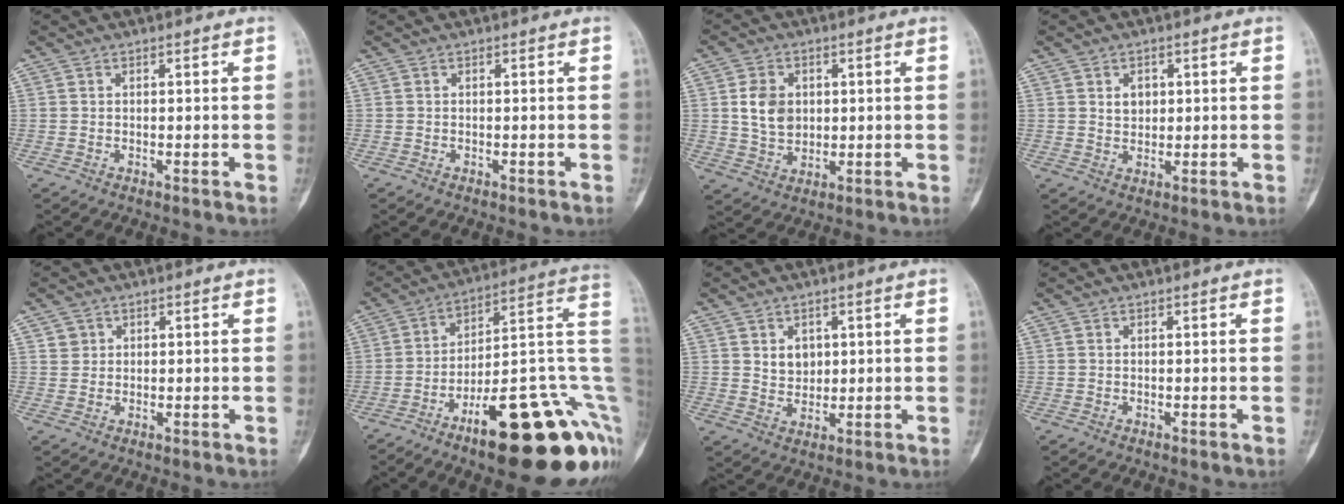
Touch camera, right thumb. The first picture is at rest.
{"total": 0.0}
{"total": 7.2, "force": [1.3, 5.6, 4.4], "torque": [-0.058, -0.009, 0.029]}
{"total": 3.1, "force": [0.9, 2.4, 1.7], "torque": [-0.009, -0.004, 0.016]}
{"total": 2.1, "force": [0.9, 1.9, 0.2], "torque": [0.015, -0.002, 0.011]}
{"total": 26.5, "force": [-9.5, 7.7, 23.5], "torque": [-0.239, 0.071, -0.132]}
{"total": 4.1, "force": [1.3, 3.3, 2.1], "torque": [-0.013, -0.010, 0.027]}
{"total": 0.0}